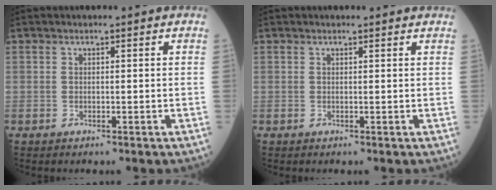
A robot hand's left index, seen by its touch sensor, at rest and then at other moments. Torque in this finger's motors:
{"motor_torque": [0.00, -0.07, -0.09, 0.00]}